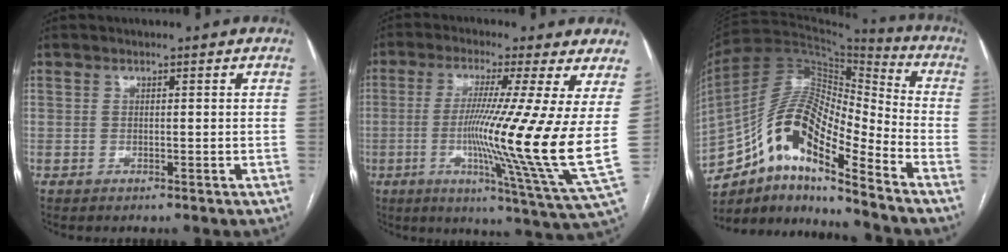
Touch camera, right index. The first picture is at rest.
{"total": 16.8, "force": [0.3, -1.9, 16.7], "torque": [-0.263, -0.033, -0.005]}
{"total": 16.5, "force": [-9.8, 4.1, 12.6], "torque": [-0.229, 0.037, -0.167]}